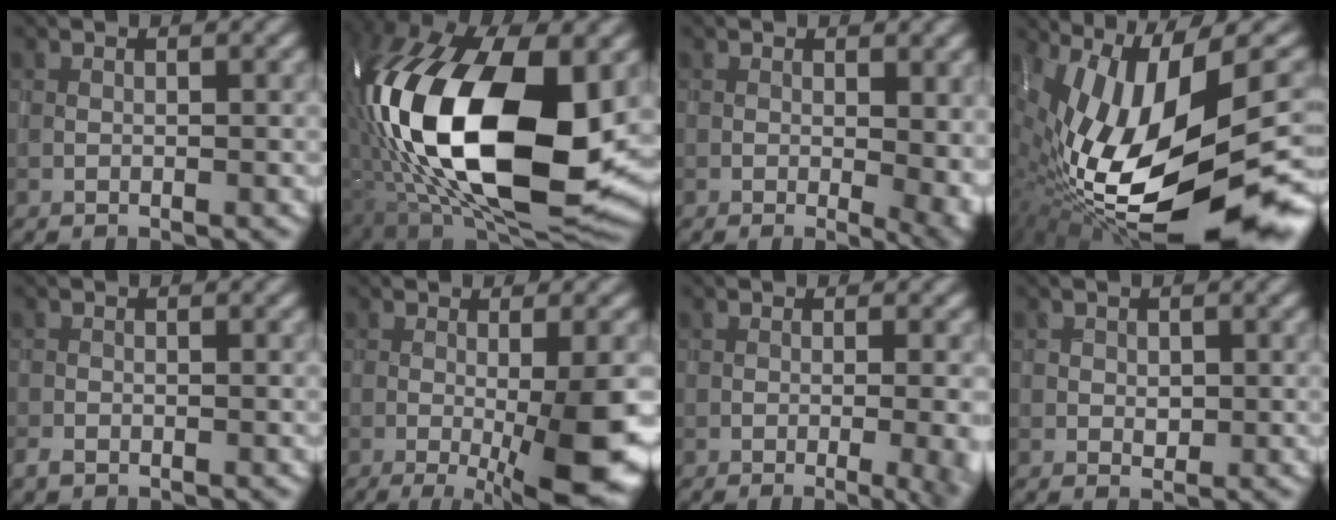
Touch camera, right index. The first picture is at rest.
{"total": 19.6, "force": [0.3, 10.2, 16.7], "torque": [-0.334, -0.022, 0.000]}
{"total": 5.5, "force": [-0.6, 2.8, 4.8], "torque": [-0.039, -0.007, 0.001]}
{"total": 18.3, "force": [-3.4, 5.8, 17.0], "torque": [-0.296, -0.038, -0.043]}
{"total": 1.1, "force": [-0.9, 0.6, 0.3], "torque": [-0.007, -0.002, -0.021]}
{"total": 10.1, "force": [-2.7, 2.2, 9.5], "torque": [-0.144, -0.014, -0.033]}
{"total": 7.7, "force": [-2.4, 3.5, 6.5], "torque": [-0.042, -0.002, -0.019]}
{"total": 1.0, "force": [0.2, 0.8, 0.5], "torque": [-0.008, -0.005, 0.003]}